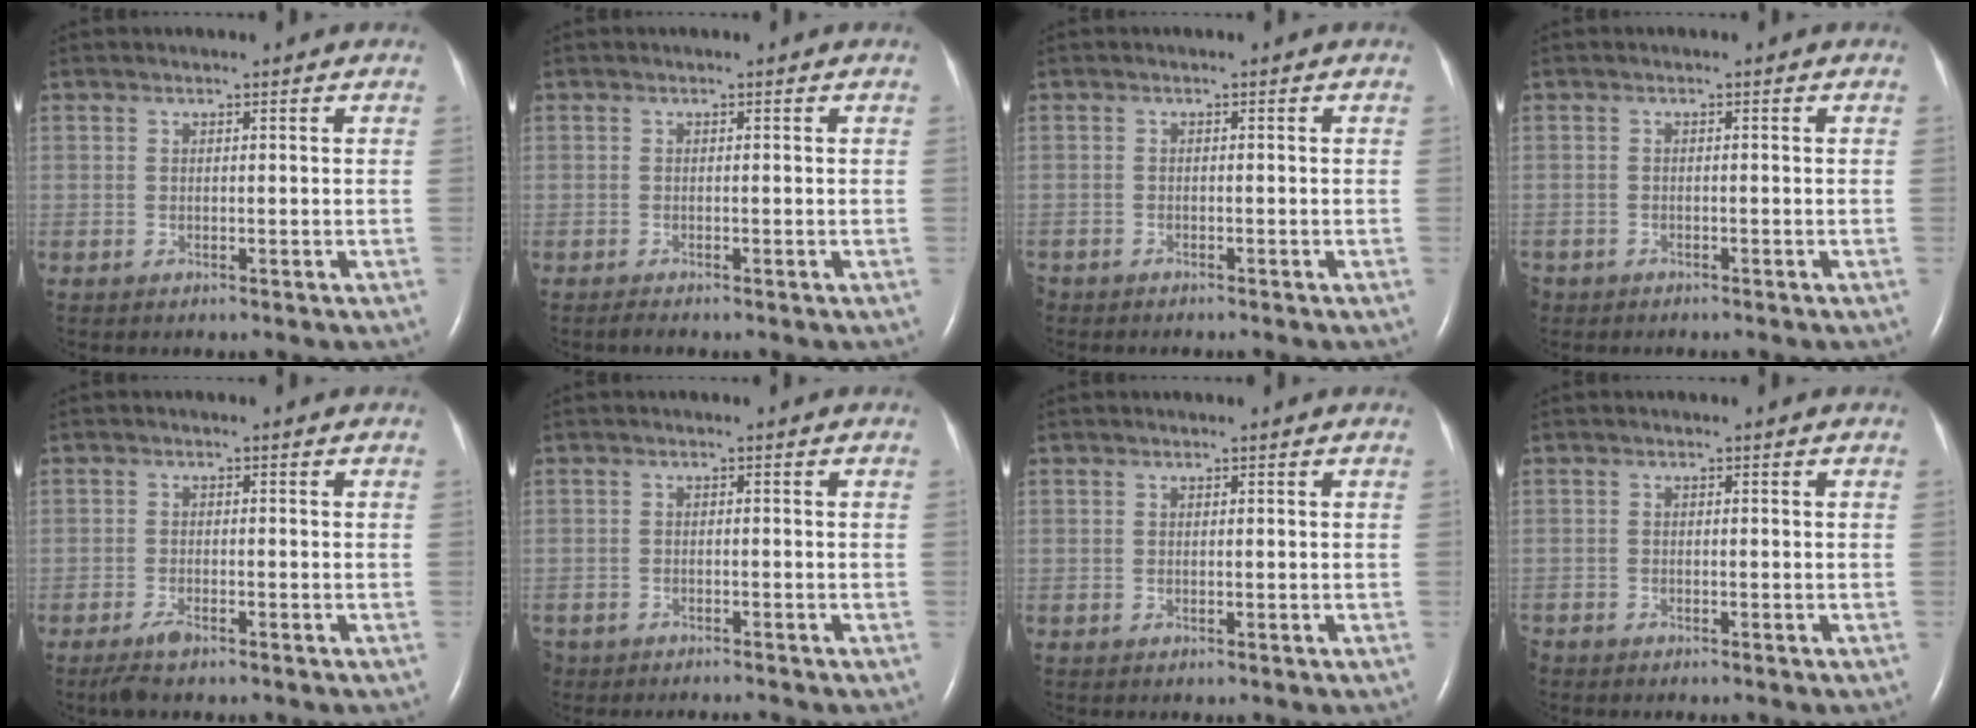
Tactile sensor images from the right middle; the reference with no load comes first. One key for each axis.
{"total": 0.7, "fx": -0.6, "fy": -0.1, "fz": 0.3, "tx": -0.013, "ty": -0.003, "tz": -0.013}
{"total": 1.9, "fx": -1.7, "fy": 0.6, "fz": 0.4, "tx": -0.010, "ty": -0.003, "tz": -0.027}
{"total": 2.0, "fx": -1.6, "fy": 1.1, "fz": 0.3, "tx": -0.011, "ty": 0.000, "tz": -0.027}
{"total": 2.8, "fx": -2.2, "fy": 0.4, "fz": 1.7, "tx": -0.045, "ty": -0.008, "tz": -0.040}
{"total": 3.4, "fx": -3.3, "fy": 0.6, "fz": 0.6, "tx": -0.007, "ty": -0.011, "tz": -0.054}
{"total": 0.0}
{"total": 1.4, "fx": -1.3, "fy": 0.3, "fz": 0.3, "tx": -0.007, "ty": -0.002, "tz": -0.023}